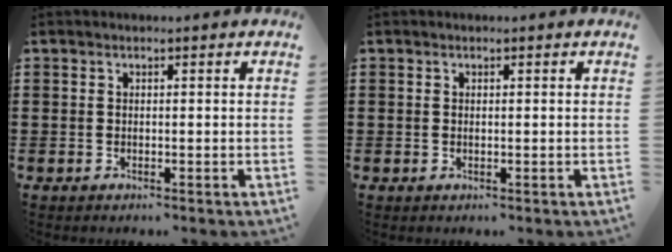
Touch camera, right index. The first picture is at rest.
{"total": 0.0}